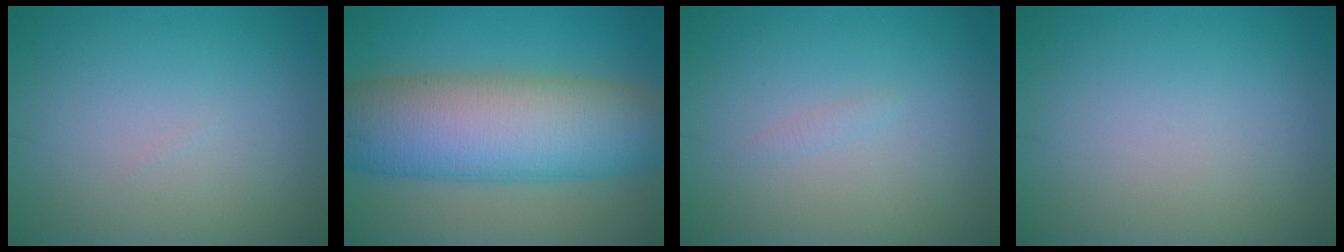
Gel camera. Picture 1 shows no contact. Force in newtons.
{"total": 12.6, "press": 12.6, "slide": 0.3}
{"total": 0.5, "press": 0.5, "slide": 0.1}
{"total": 0.0}